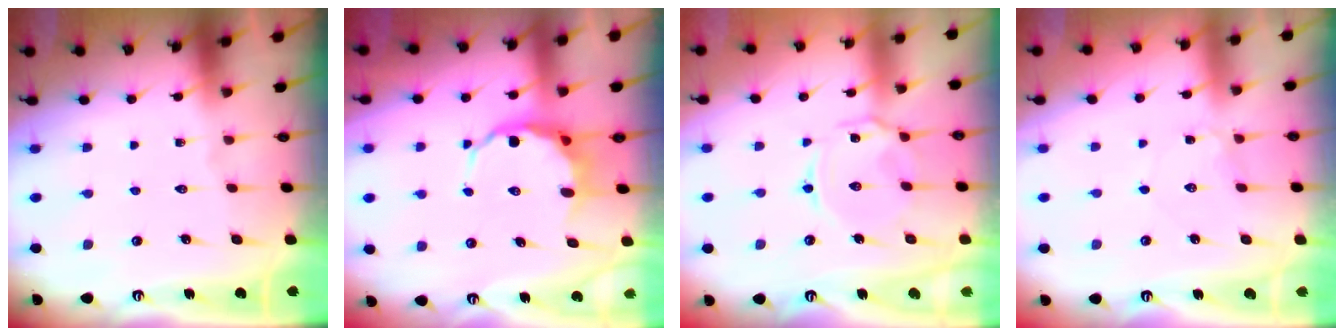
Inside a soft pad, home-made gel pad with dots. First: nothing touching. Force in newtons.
{"total": 6.6, "press": 6.4, "slide": 1.6}
{"total": 5.2, "press": 5.2, "slide": 0.3}
{"total": 2.7, "press": 2.7, "slide": 0.2}